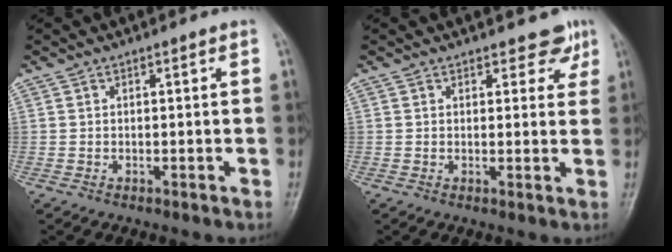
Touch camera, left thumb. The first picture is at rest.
{"total": 3.7, "force": [2.7, 2.1, 1.3], "torque": [0.012, -0.015, 0.029]}